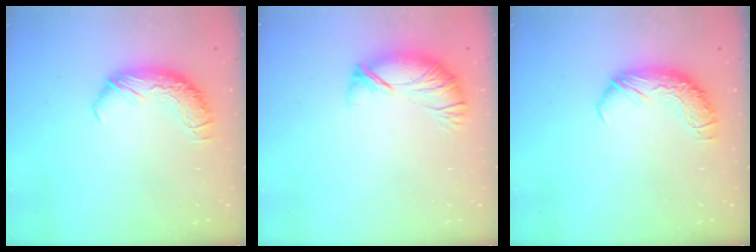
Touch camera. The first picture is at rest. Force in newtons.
{"total": 4.0, "press": 3.4, "slide": 2.1}
{"total": 0.0}